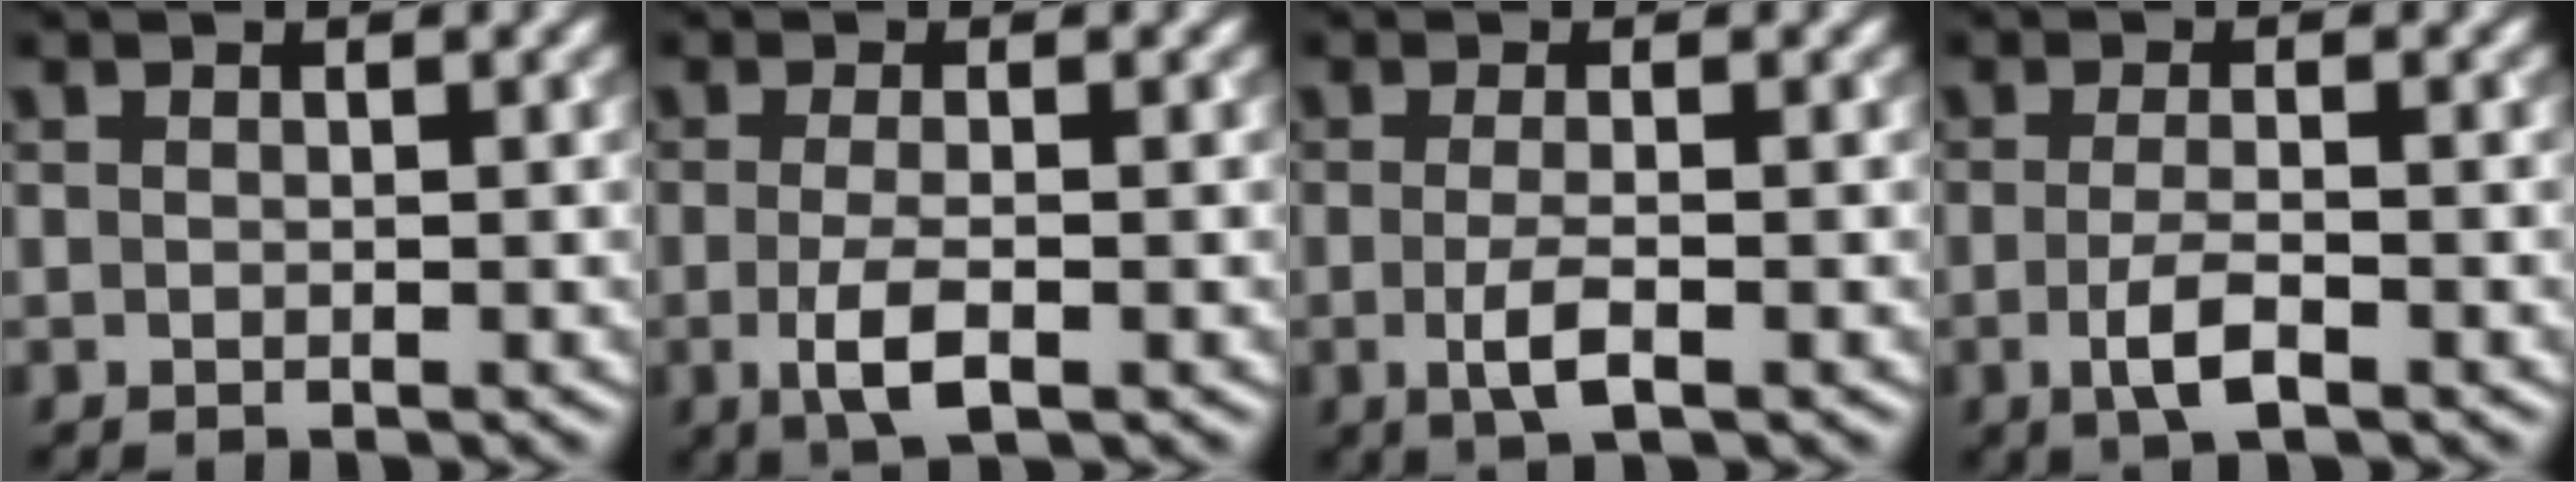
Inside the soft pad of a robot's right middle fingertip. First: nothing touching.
{"total": 3.2, "force": [-0.8, 0.9, 2.9], "torque": [-0.061, -0.008, -0.017]}
{"total": 2.6, "force": [-0.6, 0.6, 2.5], "torque": [-0.047, -0.006, -0.014]}
{"total": 2.7, "force": [-1.0, 0.7, 2.4], "torque": [-0.049, -0.003, -0.021]}